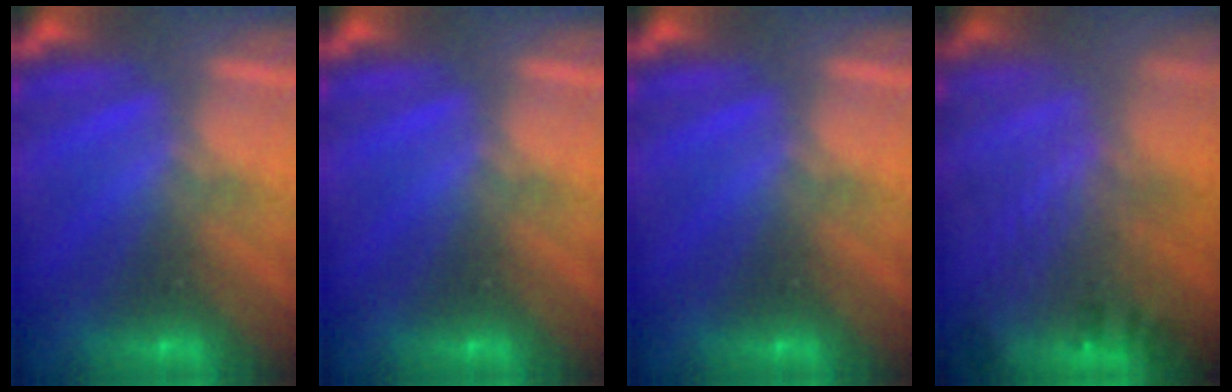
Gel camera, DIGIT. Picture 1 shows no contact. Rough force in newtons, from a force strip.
{"total": 0.0}
{"total": 0.0}
{"total": 8.5}